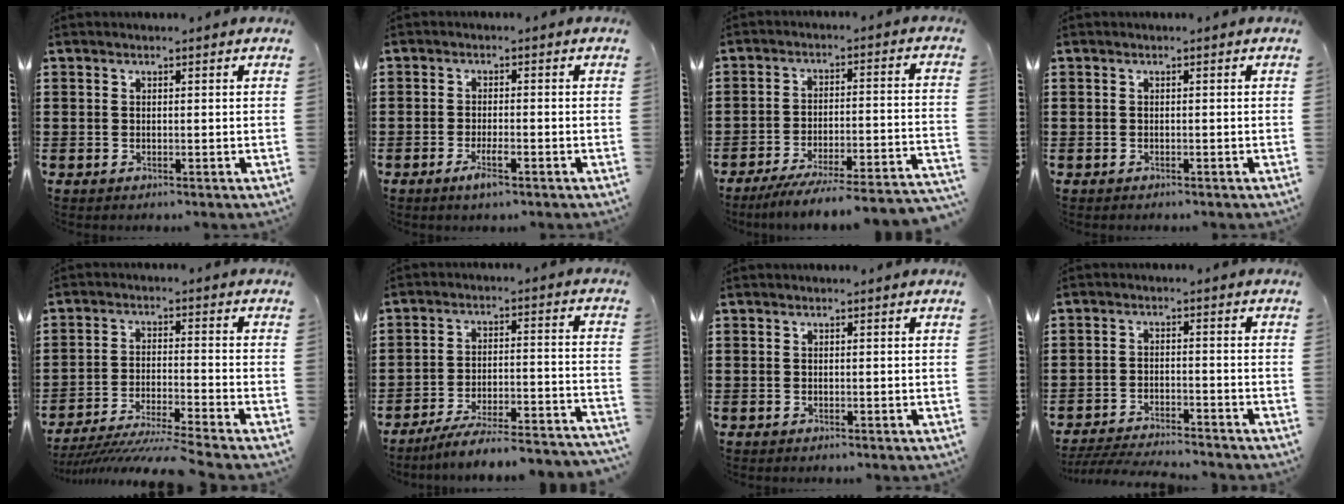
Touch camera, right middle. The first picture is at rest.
{"total": 3.1, "force": [-1.8, 0.6, 2.5], "torque": [-0.047, -0.001, -0.034]}
{"total": 5.8, "force": [-5.2, -0.5, 2.6], "torque": [-0.033, -0.010, -0.098]}
{"total": 0.0}
{"total": 5.6, "force": [-5.1, -0.7, 2.2], "torque": [-0.045, -0.022, -0.102]}
{"total": 5.3, "force": [-4.8, -0.5, 2.3], "torque": [-0.039, -0.013, -0.094]}
{"total": 0.0}
{"total": 3.5, "force": [-3.4, -0.1, 0.8], "torque": [-0.021, -0.002, -0.072]}